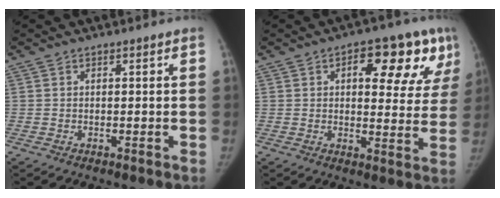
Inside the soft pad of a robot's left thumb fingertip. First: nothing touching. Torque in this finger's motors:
{"motor_torque": [0.26, 0.31, 0.64, -0.43, 0.04]}